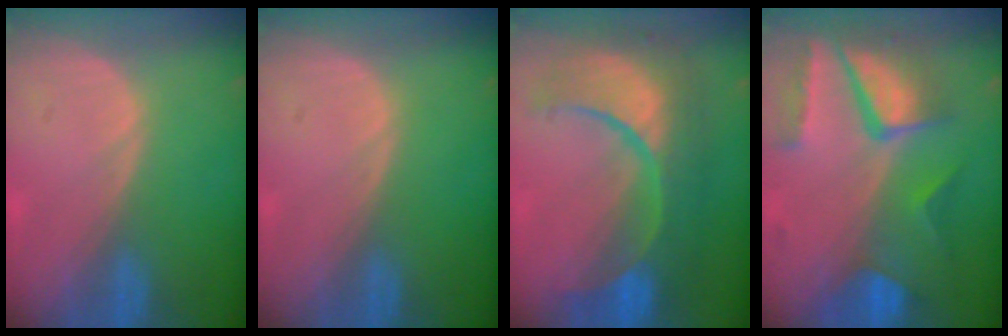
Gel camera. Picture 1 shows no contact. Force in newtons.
{"total": 0.0}
{"total": 12.5, "press": 12.4, "slide": 1.3}
{"total": 10.4, "press": 8.8, "slide": 5.5}